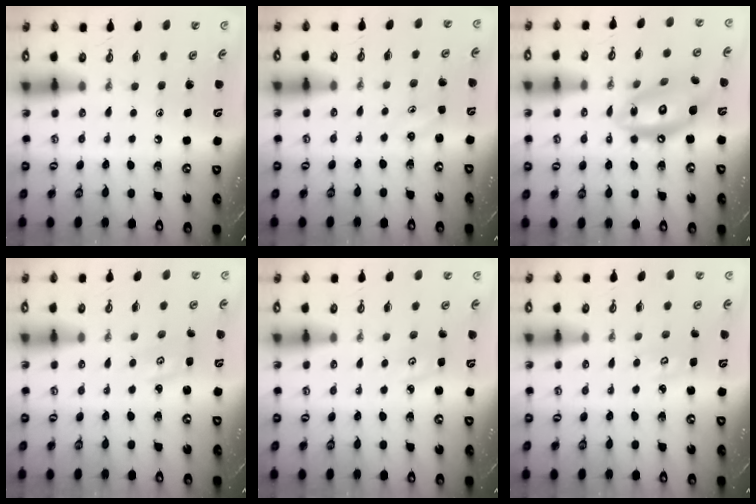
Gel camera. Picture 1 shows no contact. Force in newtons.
{"total": 3.1, "press": 3.1, "slide": 0.3}
{"total": 15.9, "press": 15.8, "slide": 1.3}
{"total": 2.5, "press": 2.5, "slide": 0.4}
{"total": 3.0, "press": 3.0, "slide": 0.4}
{"total": 2.5, "press": 2.5, "slide": 0.2}